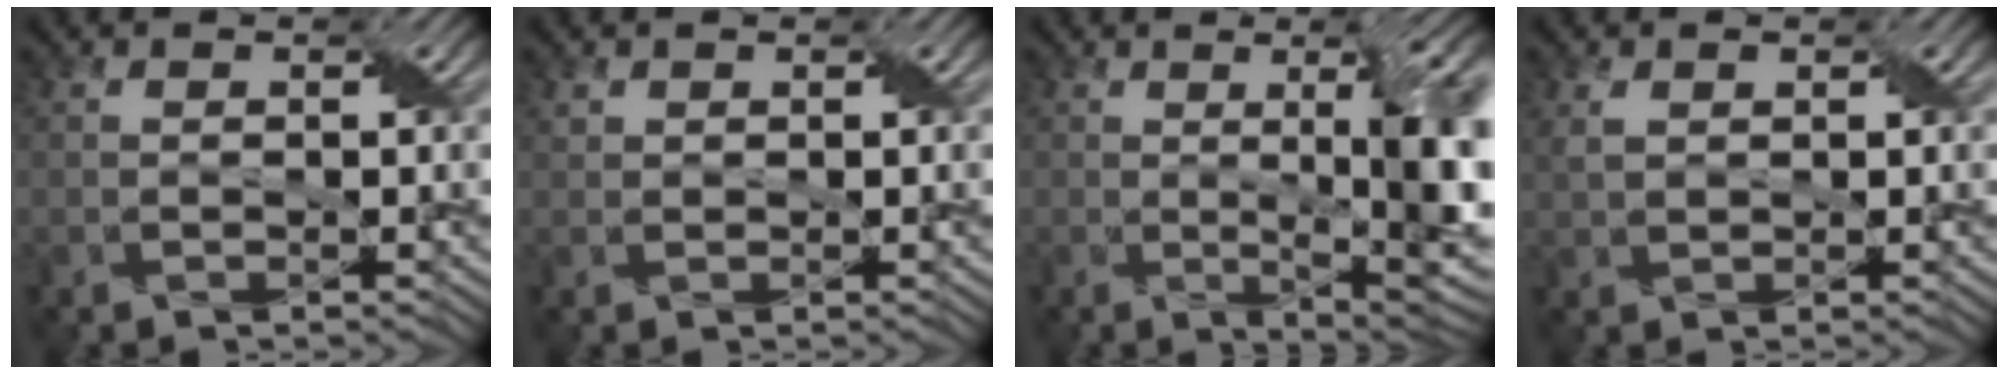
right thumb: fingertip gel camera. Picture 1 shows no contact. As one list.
[{"total": 0.6, "force": [0.5, 0.3, 0.0], "torque": [-0.006, 0.001, 0.013]}, {"total": 11.5, "force": [-0.2, 3.1, 11.1], "torque": [-0.148, 0.001, 0.001]}, {"total": 2.0, "force": [0.9, 1.2, 1.4], "torque": [-0.037, 0.003, 0.019]}]